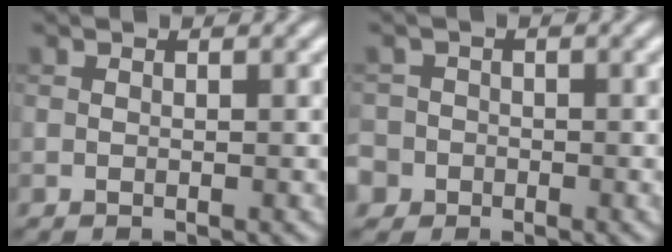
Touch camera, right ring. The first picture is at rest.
{"total": 5.5, "force": [-2.8, 4.6, 1.0], "torque": [-0.015, -0.007, -0.068]}